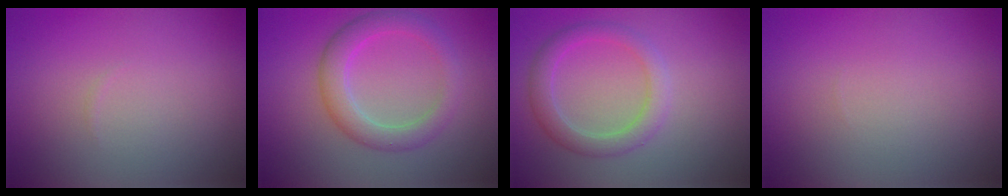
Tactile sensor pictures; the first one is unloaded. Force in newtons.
{"total": 3.6, "press": 3.6, "slide": 0.1}
{"total": 3.1, "press": 3.1, "slide": 0.2}
{"total": 0.0}